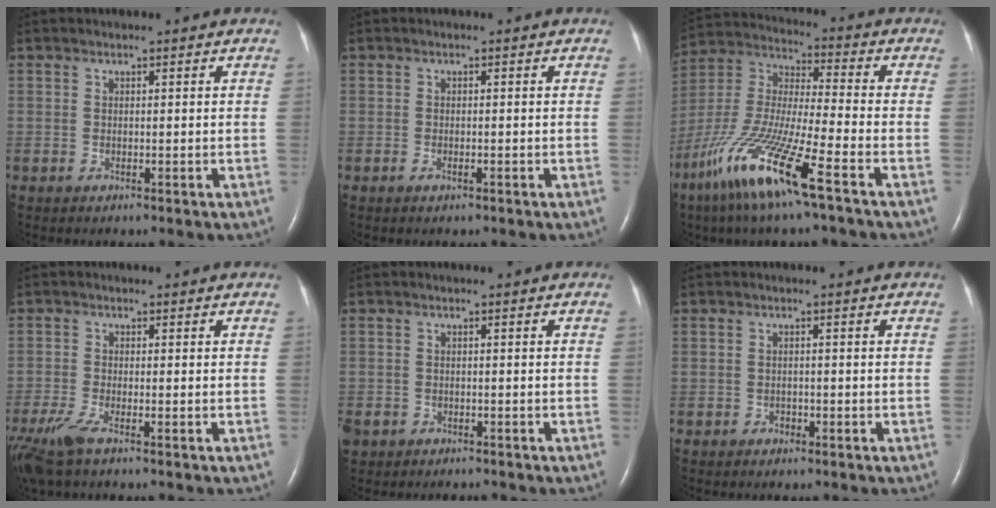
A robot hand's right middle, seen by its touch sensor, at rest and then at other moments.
{"total": 1.0, "force": [-0.5, 0.3, 0.7], "torque": [-0.014, 0.000, -0.007]}
{"total": 17.1, "force": [-9.6, 0.9, 14.1], "torque": [-0.319, -0.046, -0.190]}
{"total": 5.8, "force": [-3.8, 1.1, 4.2], "torque": [-0.095, -0.019, -0.073]}
{"total": 4.9, "force": [-3.6, 3.0, 1.3], "torque": [-0.033, 0.000, -0.056]}
{"total": 0.9, "force": [-0.6, 0.6, 0.3], "torque": [-0.003, 0.004, -0.012]}